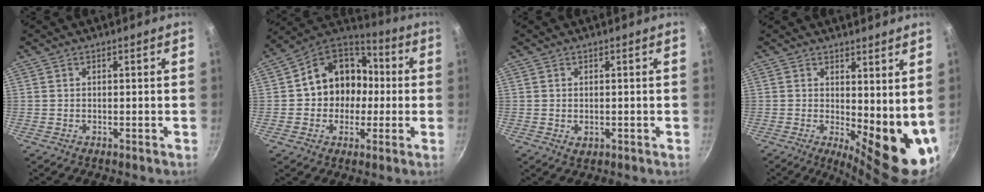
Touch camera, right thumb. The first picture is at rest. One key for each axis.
{"total": 15.1, "fx": 0.1, "fy": 12.9, "fz": 7.8, "tx": -0.084, "ty": 0.043, "tz": -0.011}
{"total": 1.5, "fx": -0.1, "fy": 1.0, "fz": 1.1, "tx": -0.016, "ty": -0.002, "tz": 0.000}
{"total": 12.3, "fx": 1.7, "fy": 4.9, "fz": 11.1, "tx": -0.116, "ty": -0.026, "tz": 0.036}